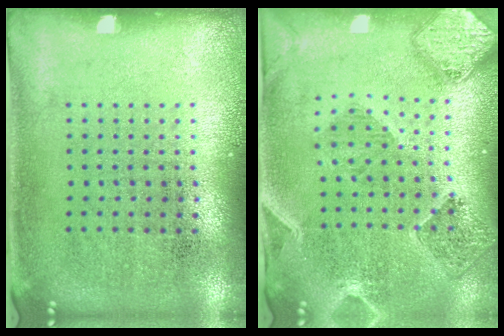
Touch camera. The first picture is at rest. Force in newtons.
{"total": 1.6, "press": 1.6, "slide": 0.3}